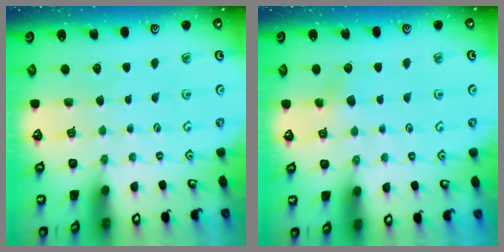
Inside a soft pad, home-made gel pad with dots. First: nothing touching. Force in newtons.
{"total": 3.1, "press": 2.9, "slide": 1.1}